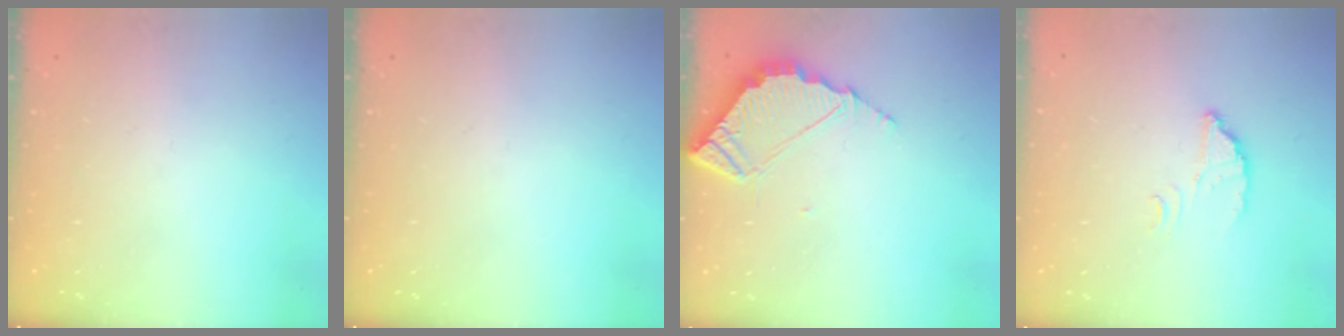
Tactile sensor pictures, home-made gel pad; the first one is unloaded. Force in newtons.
{"total": 0.0}
{"total": 5.5, "press": 5.5, "slide": 0.2}
{"total": 2.6, "press": 2.6, "slide": 0.1}